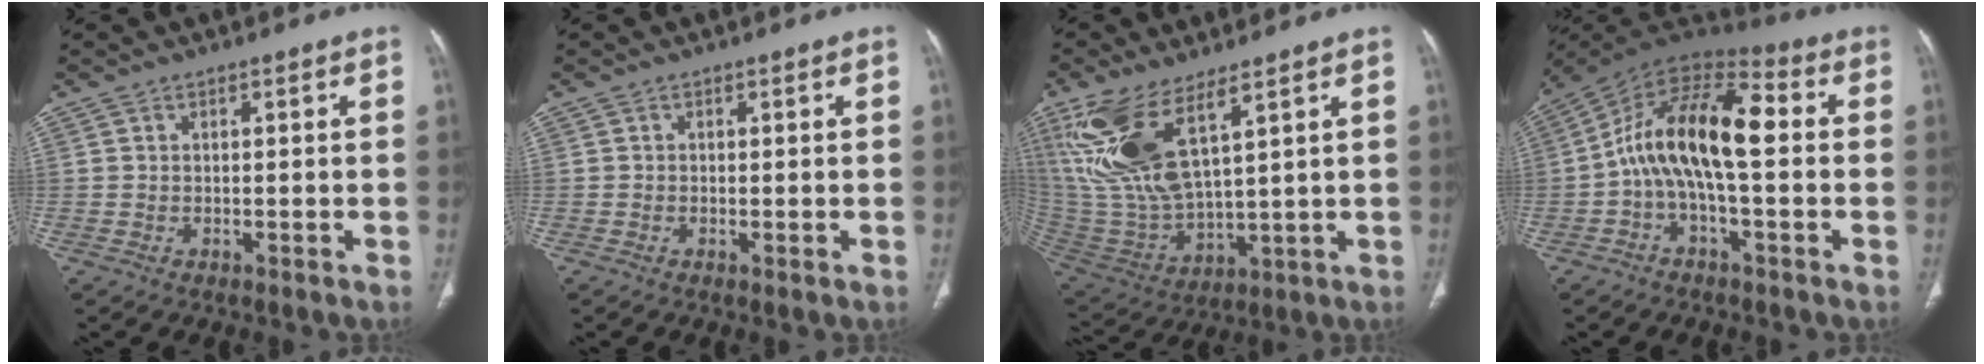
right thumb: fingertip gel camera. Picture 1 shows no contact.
{"total": 0.0}
{"total": 17.5, "force": [9.0, 6.3, 13.6], "torque": [-0.291, -0.039, 0.199]}
{"total": 16.0, "force": [-0.3, 7.1, 14.3], "torque": [-0.240, 0.053, -0.015]}